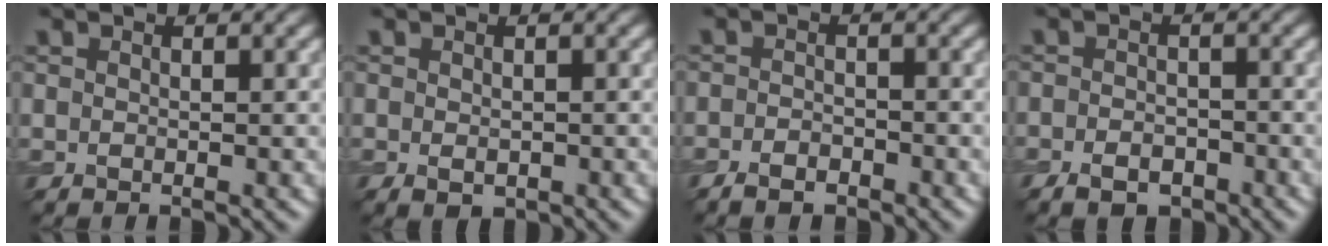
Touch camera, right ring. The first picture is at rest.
{"total": 1.5, "force": [-0.5, 1.0, 1.0], "torque": [-0.017, -0.009, -0.004]}
{"total": 2.4, "force": [-1.8, 1.0, 1.3], "torque": [-0.022, -0.002, -0.035]}
{"total": 3.3, "force": [-2.1, 1.8, 1.7], "torque": [-0.018, -0.002, -0.039]}